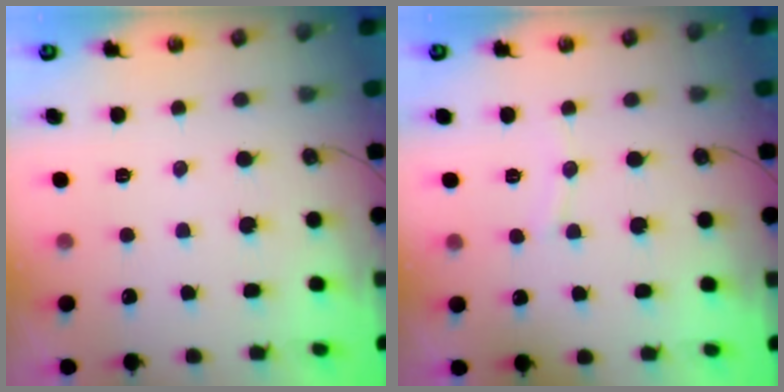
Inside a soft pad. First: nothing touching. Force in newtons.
{"total": 3.8, "press": 3.8, "slide": 0.5}